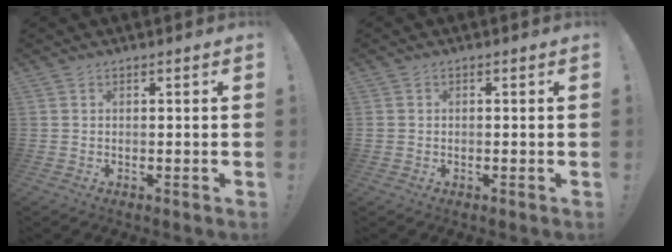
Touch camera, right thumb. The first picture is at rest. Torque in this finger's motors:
{"motor_torque": [-0.32, -0.19, -0.29, 0.23, 0.09]}